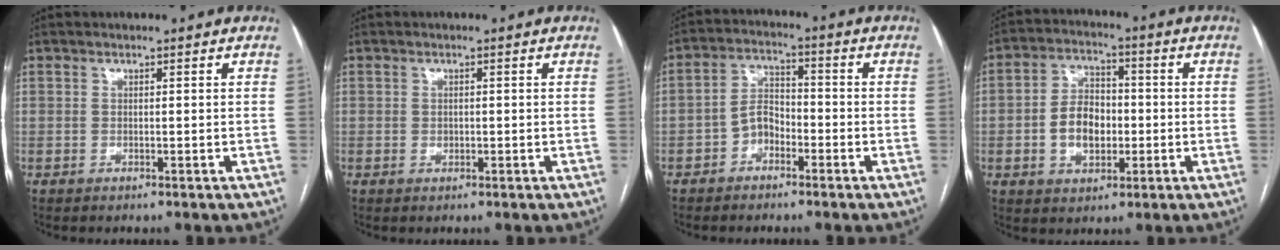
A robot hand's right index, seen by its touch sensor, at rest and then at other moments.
{"total": 0.8, "force": [-0.1, 0.7, 0.4], "torque": [-0.005, 0.002, 0.000]}
{"total": 4.9, "force": [-2.5, 3.1, 2.8], "torque": [-0.052, 0.015, -0.051]}
{"total": 8.1, "force": [-1.3, 5.4, 5.9], "torque": [-0.116, 0.017, -0.020]}